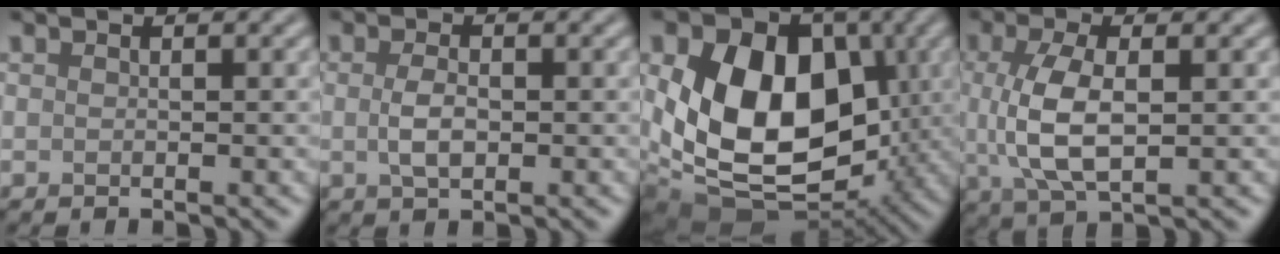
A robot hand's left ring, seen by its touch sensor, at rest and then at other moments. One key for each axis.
{"total": 2.3, "fx": -0.1, "fy": 1.2, "fz": 1.9, "tx": -0.043, "ty": -0.001, "tz": -0.003}
{"total": 14.4, "fx": 0.3, "fy": 10.1, "fz": 10.3, "tx": -0.181, "ty": -0.018, "tz": 0.003}
{"total": 5.6, "fx": 0.3, "fy": 2.4, "fz": 5.1, "tx": -0.116, "ty": 0.001, "tz": 0.007}